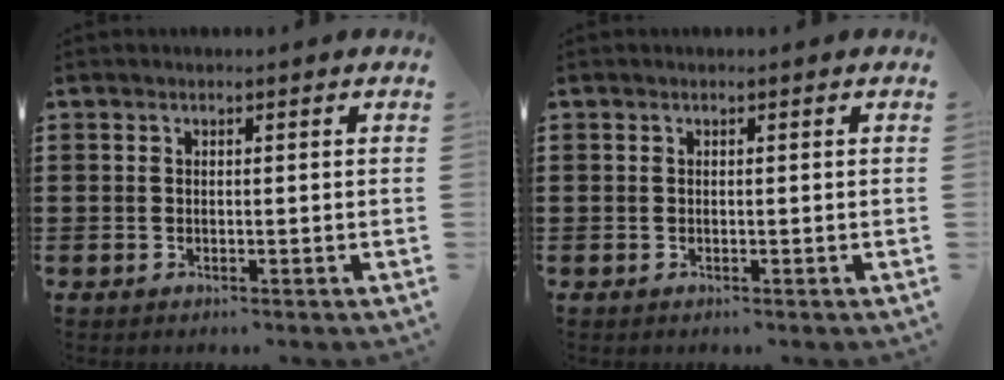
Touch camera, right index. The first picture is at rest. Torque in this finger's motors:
{"motor_torque": [0.00, 0.00, 0.00, 0.00]}